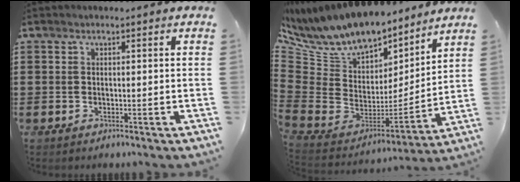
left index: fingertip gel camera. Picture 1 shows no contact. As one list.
[{"total": 9.9, "force": [8.5, 3.8, 3.3], "torque": [-0.128, -0.070, 0.149]}]